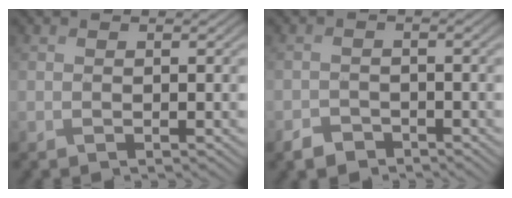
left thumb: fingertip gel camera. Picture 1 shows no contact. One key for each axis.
{"total": 2.7, "fx": -1.9, "fy": 1.8, "fz": 0.3, "tx": 0.001, "ty": -0.003, "tz": -0.045}